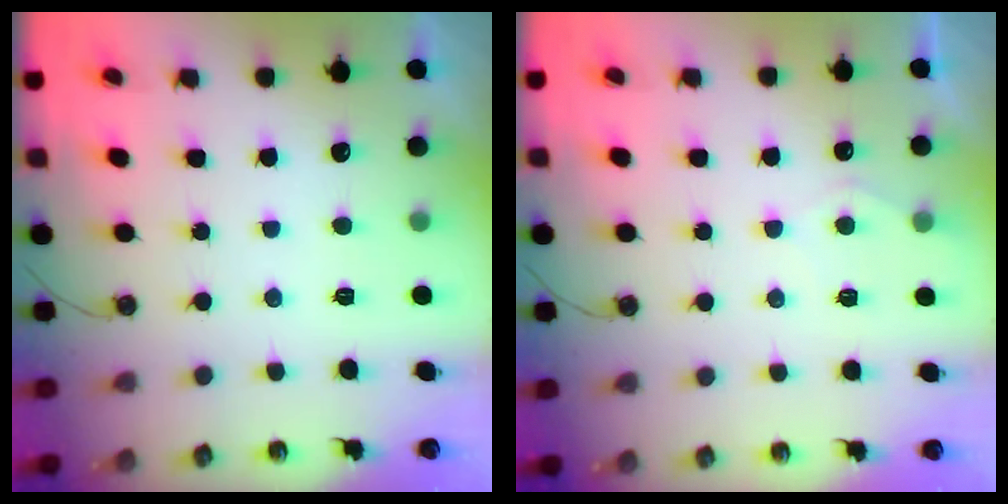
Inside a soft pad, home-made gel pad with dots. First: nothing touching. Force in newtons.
{"total": 5.5, "press": 5.5, "slide": 0.6}